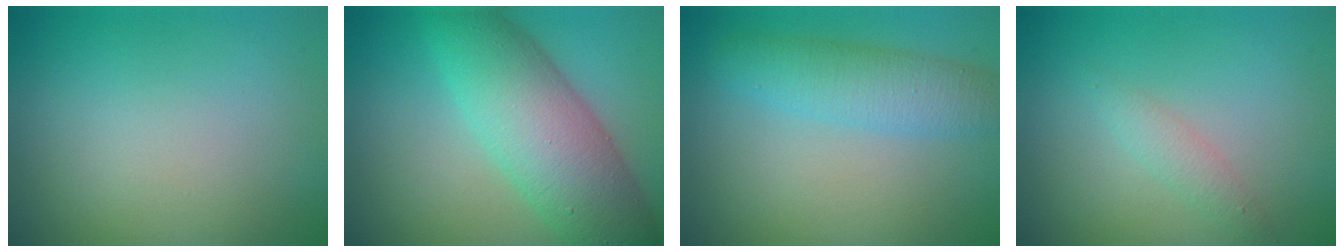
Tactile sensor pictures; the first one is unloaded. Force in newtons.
{"total": 8.5, "press": 8.5, "slide": 0.2}
{"total": 4.2, "press": 4.2, "slide": 0.2}
{"total": 1.4, "press": 1.4, "slide": 0.0}